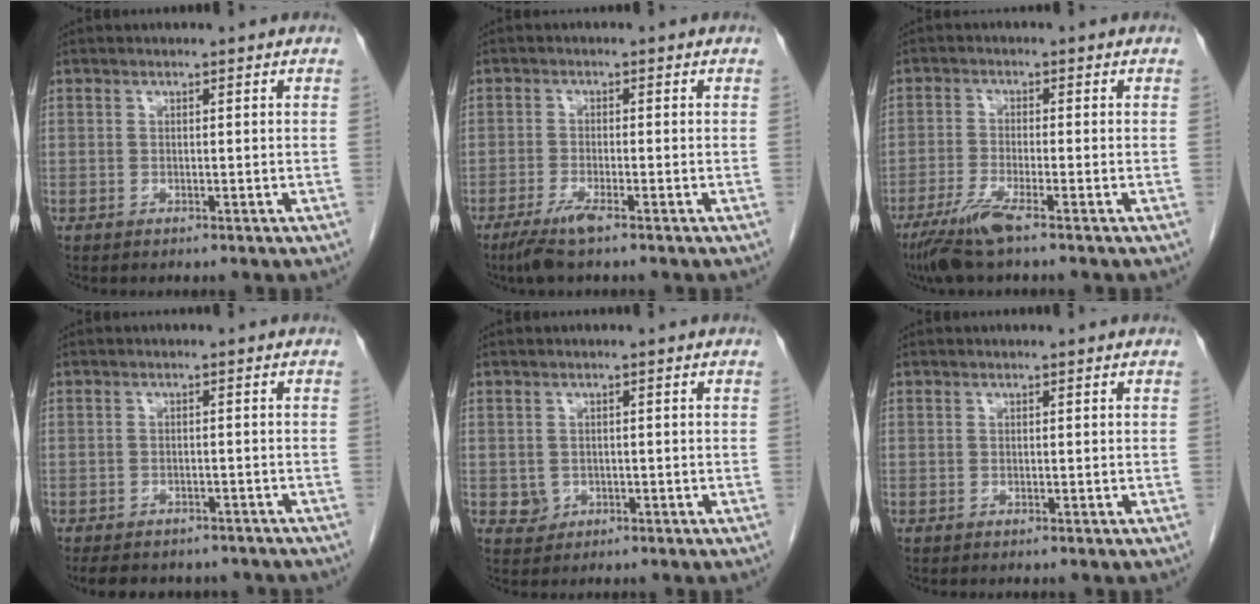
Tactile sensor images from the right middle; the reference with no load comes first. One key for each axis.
{"total": 4.0, "fx": -2.7, "fy": 0.1, "fz": 2.9, "tx": -0.064, "ty": -0.012, "tz": -0.054}
{"total": 5.7, "fx": -3.8, "fy": 0.0, "fz": 4.3, "tx": -0.089, "ty": -0.018, "tz": -0.077}
{"total": 10.9, "fx": -9.3, "fy": 4.5, "fz": 3.6, "tx": -0.066, "ty": 0.000, "tz": -0.109}
{"total": 1.9, "fx": -0.3, "fy": 1.8, "fz": 0.6, "tx": -0.007, "ty": 0.004, "tz": 0.001}
{"total": 0.0}